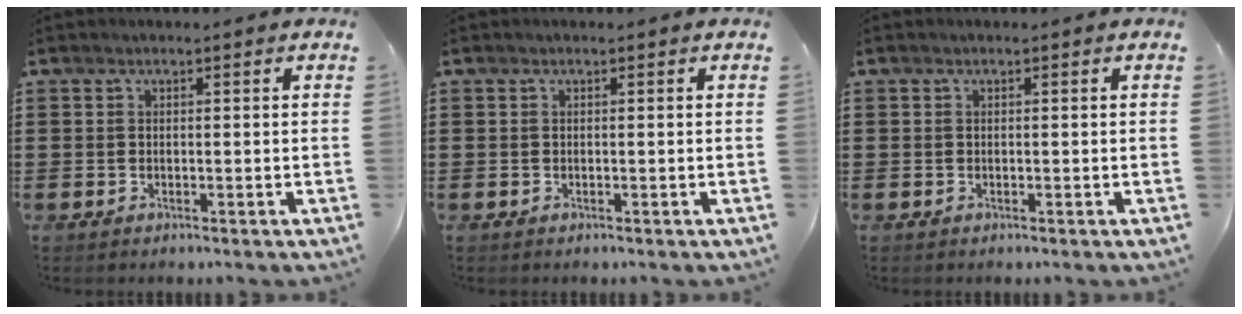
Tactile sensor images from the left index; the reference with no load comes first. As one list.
[{"total": 0.0}, {"total": 0.0}]